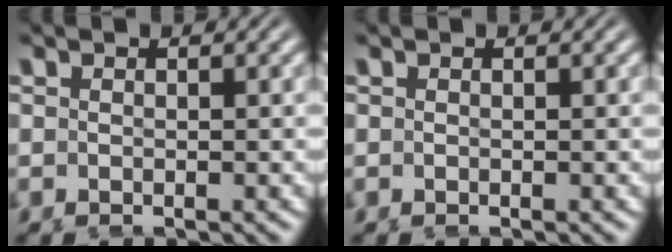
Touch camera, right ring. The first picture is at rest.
{"total": 0.0}